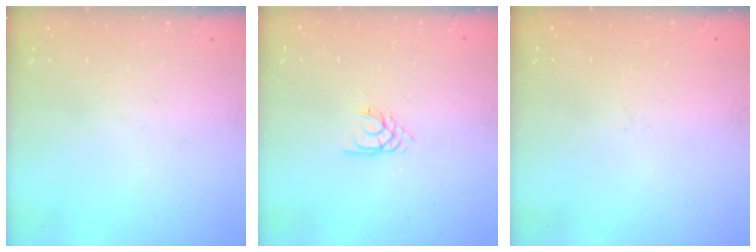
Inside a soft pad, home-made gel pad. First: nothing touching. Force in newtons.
{"total": 1.4, "press": 1.3, "slide": 0.3}
{"total": 0.9, "press": 0.9, "slide": 0.2}